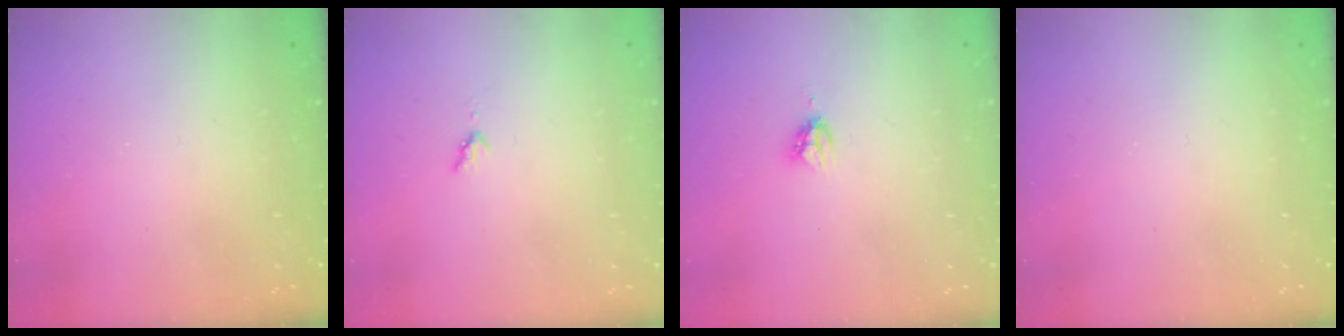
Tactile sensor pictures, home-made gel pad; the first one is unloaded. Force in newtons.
{"total": 2.8, "press": 2.8, "slide": 0.4}
{"total": 4.1, "press": 4.1, "slide": 0.2}
{"total": 0.0}